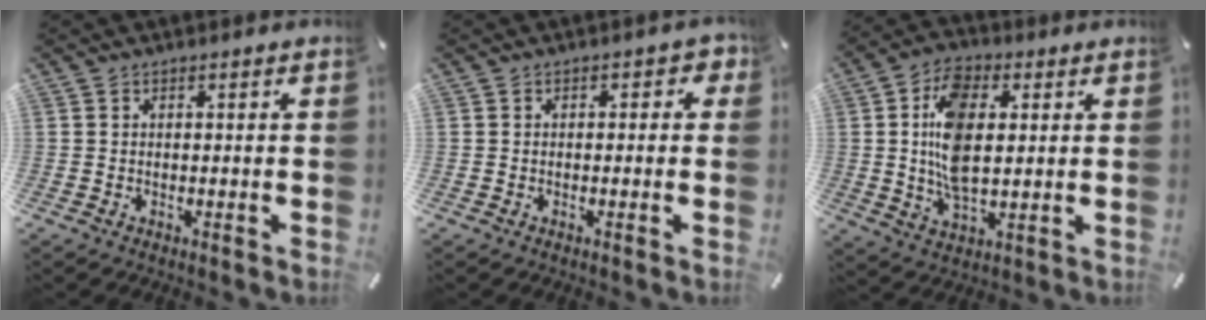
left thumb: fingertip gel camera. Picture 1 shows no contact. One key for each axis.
{"total": 2.2, "fx": -0.6, "fy": 1.5, "fz": 1.5, "tx": -0.021, "ty": 0.007, "tz": -0.016}
{"total": 13.0, "fx": 1.7, "fy": 7.5, "fz": 10.5, "tx": -0.220, "ty": -0.001, "tz": 0.026}